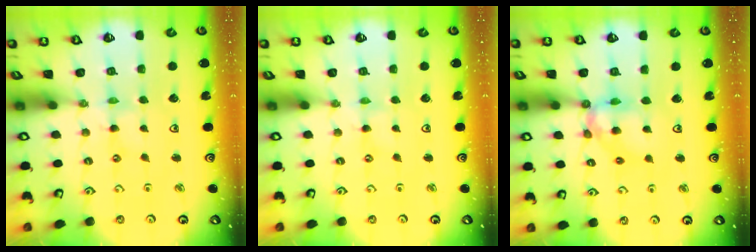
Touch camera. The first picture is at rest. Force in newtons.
{"total": 0.0}
{"total": 10.7, "press": 10.6, "slide": 1.2}